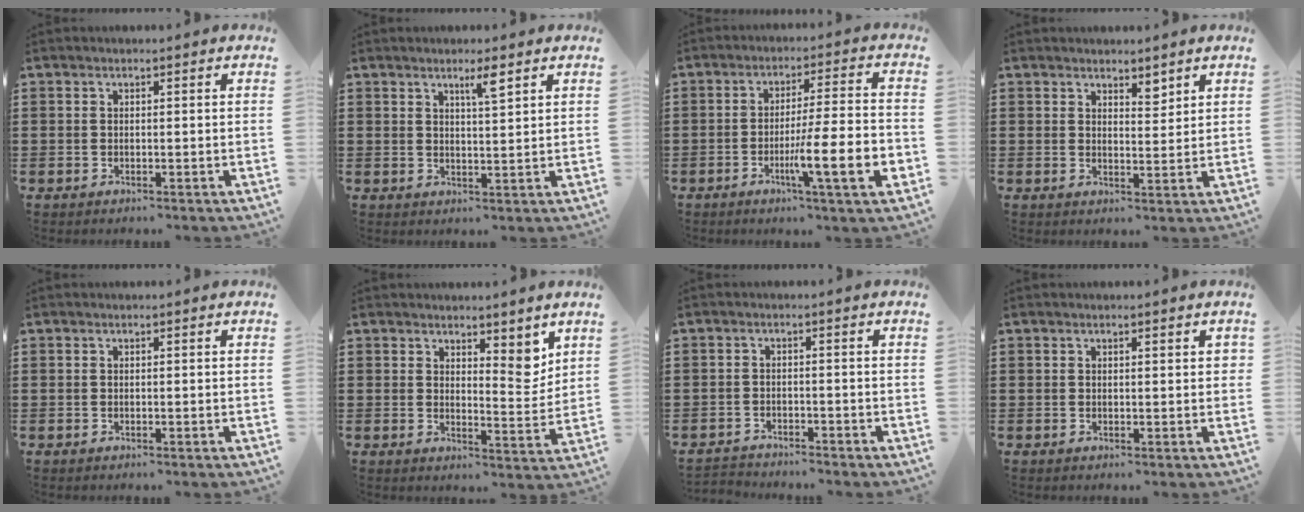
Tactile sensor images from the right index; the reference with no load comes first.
{"total": 3.2, "force": [2.1, 0.3, 2.4], "torque": [-0.034, -0.005, 0.031]}
{"total": 11.1, "force": [-3.8, 0.7, 10.5], "torque": [-0.185, -0.011, -0.068]}
{"total": 2.7, "force": [2.4, 1.0, 0.7], "torque": [-0.011, 0.001, 0.044]}
{"total": 0.0}
{"total": 5.2, "force": [4.1, 2.2, 2.5], "torque": [-0.034, -0.016, 0.070]}
{"total": 2.3, "force": [-2.3, 0.2, -0.3], "torque": [-0.003, 0.002, -0.052]}
{"total": 0.6, "force": [0.3, 0.3, 0.4], "torque": [-0.008, 0.004, 0.005]}